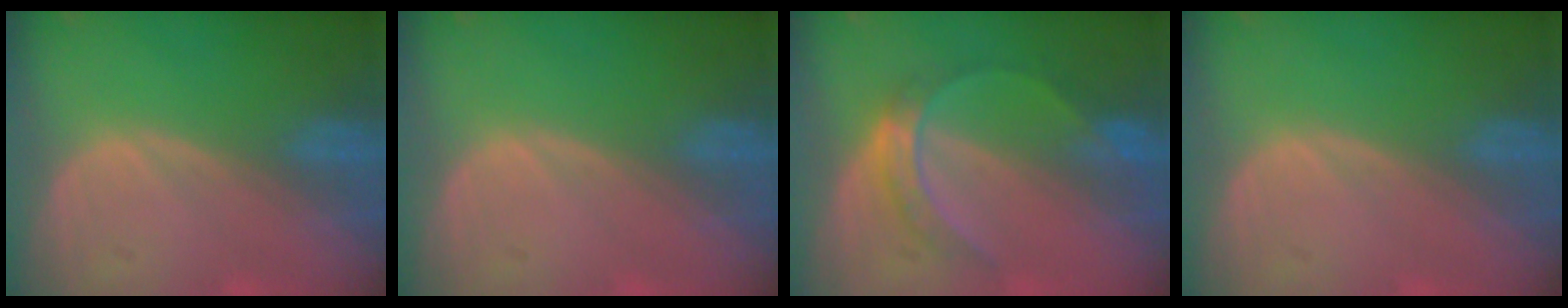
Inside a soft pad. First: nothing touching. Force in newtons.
{"total": 0.0}
{"total": 5.1, "press": 5.1, "slide": 0.5}
{"total": 0.0}